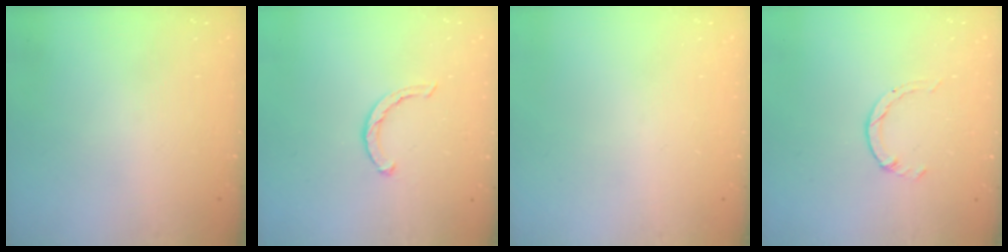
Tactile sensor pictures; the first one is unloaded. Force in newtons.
{"total": 2.1, "press": 2.1, "slide": 0.3}
{"total": 0.0}
{"total": 0.5, "press": 0.5, "slide": 0.1}